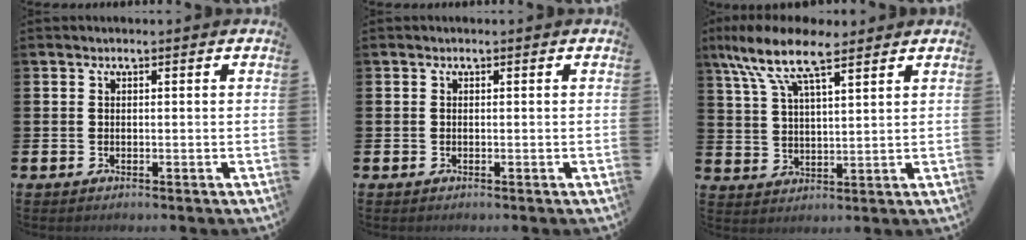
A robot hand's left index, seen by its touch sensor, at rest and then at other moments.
{"total": 0.0}
{"total": 9.3, "force": [7.2, 2.7, 5.1], "torque": [-0.118, -0.021, 0.129]}